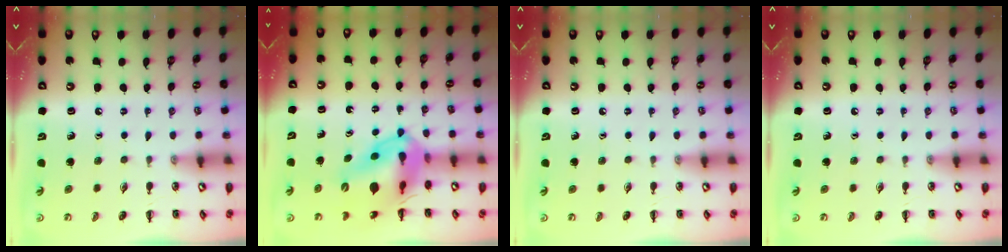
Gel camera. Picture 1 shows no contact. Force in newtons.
{"total": 16.3, "press": 15.6, "slide": 4.7}
{"total": 0.0}
{"total": 0.0}